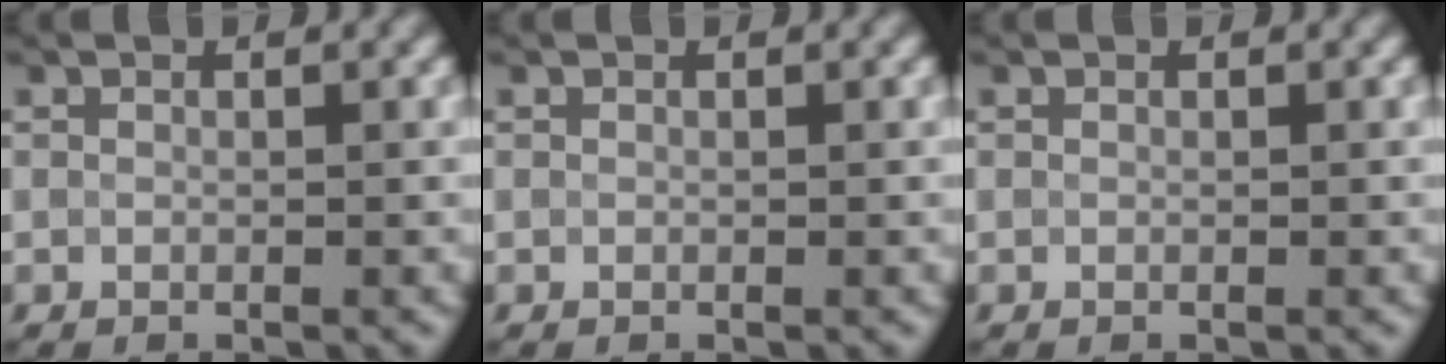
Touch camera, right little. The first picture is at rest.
{"total": 0.0}
{"total": 0.0}